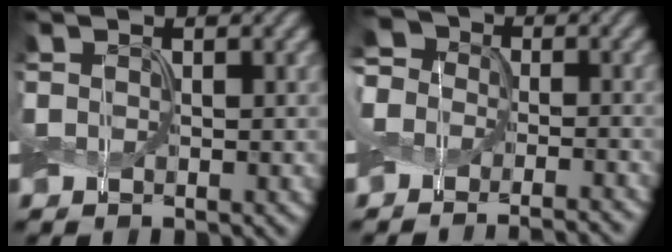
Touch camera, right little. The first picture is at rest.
{"total": 7.6, "force": [-3.9, 5.7, 3.4], "torque": [-0.035, 0.012, -0.088]}